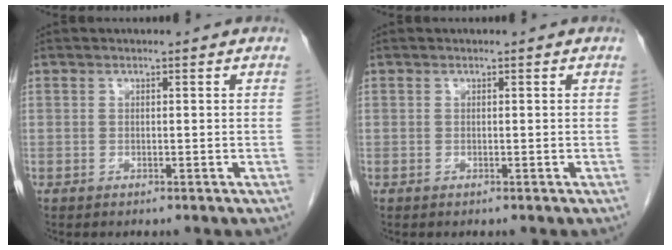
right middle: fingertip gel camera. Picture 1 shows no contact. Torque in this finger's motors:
{"motor_torque": [0.34, -0.30, -0.02, -0.01]}